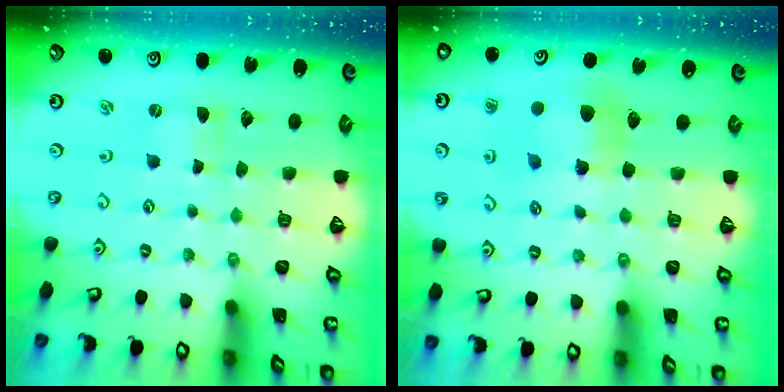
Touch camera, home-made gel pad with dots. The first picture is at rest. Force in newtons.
{"total": 7.8, "press": 7.7, "slide": 0.9}